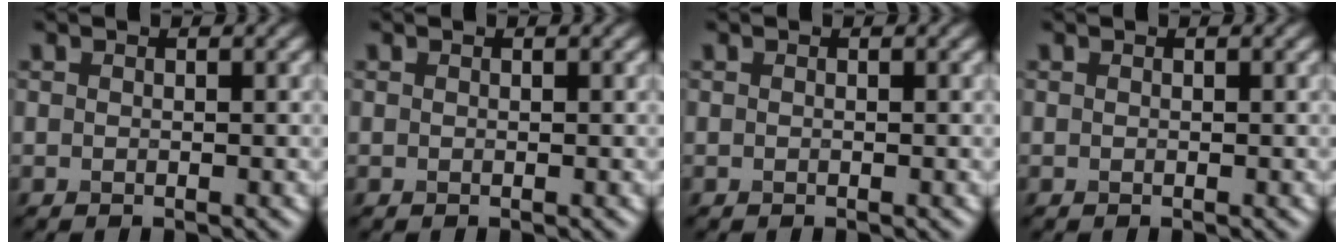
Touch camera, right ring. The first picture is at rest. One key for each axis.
{"total": 0.0}
{"total": 0.0}
{"total": 0.0}